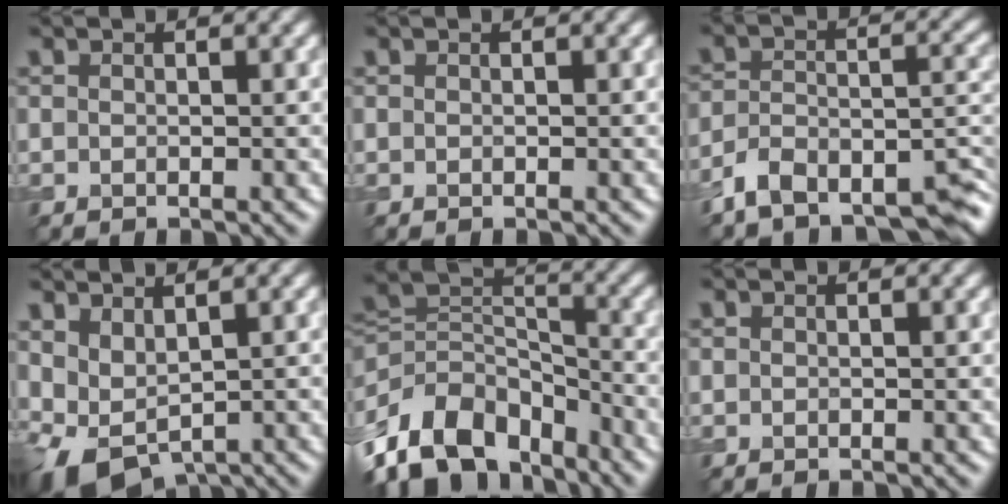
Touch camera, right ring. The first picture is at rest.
{"total": 0.0}
{"total": 7.9, "force": [-6.2, 3.3, 3.7], "torque": [-0.060, -0.015, -0.110]}
{"total": 4.7, "force": [0.2, 2.6, 3.9], "torque": [-0.084, -0.008, 0.013]}
{"total": 11.9, "force": [-7.0, 7.4, 6.0], "torque": [-0.122, 0.009, -0.137]}
{"total": 0.0}